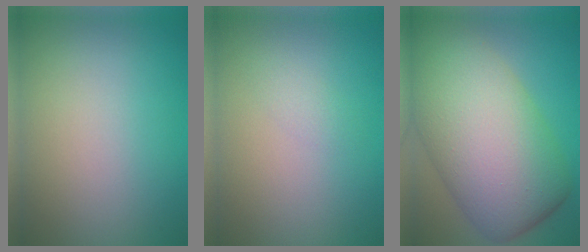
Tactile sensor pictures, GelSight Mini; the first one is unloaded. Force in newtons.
{"total": 0.9, "press": 0.9, "slide": 0.1}
{"total": 13.9, "press": 13.9, "slide": 0.6}